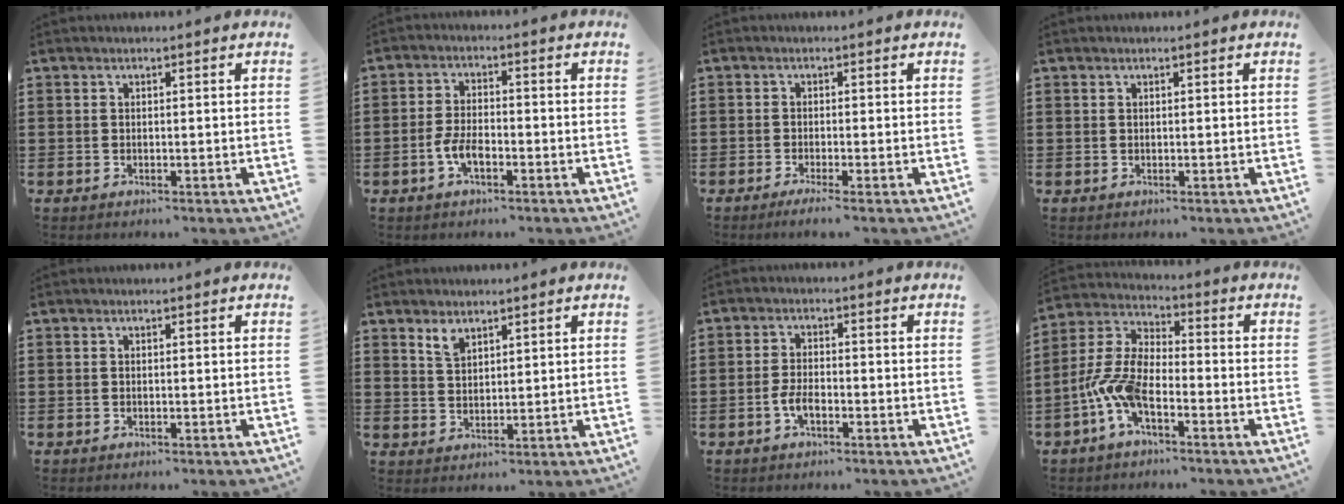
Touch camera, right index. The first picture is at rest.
{"total": 4.1, "force": [-1.8, 1.7, 3.3], "torque": [-0.078, -0.005, -0.037]}
{"total": 1.6, "force": [-1.3, -0.3, 1.0], "torque": [-0.023, -0.007, -0.026]}
{"total": 0.0}
{"total": 0.0}
{"total": 2.6, "force": [2.1, 1.2, 1.1], "torque": [-0.028, 0.003, 0.039]}
{"total": 3.0, "force": [-1.3, 1.2, 2.5], "torque": [-0.060, -0.005, -0.027]}
{"total": 8.6, "force": [-4.0, 3.4, 6.9], "torque": [-0.185, -0.016, -0.083]}